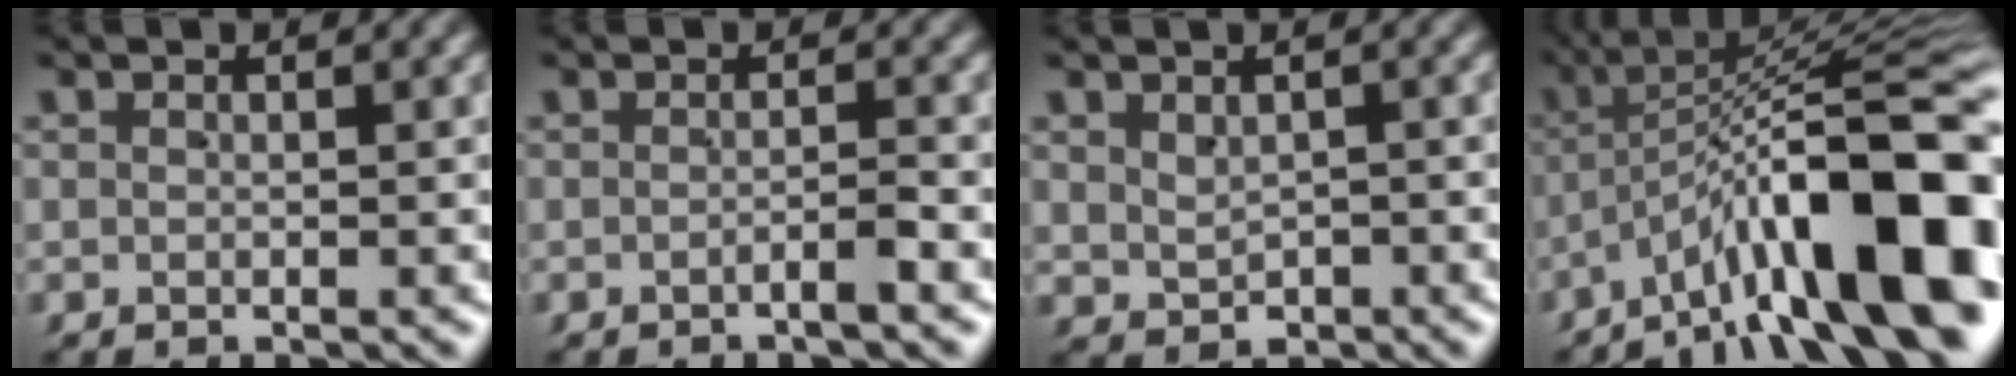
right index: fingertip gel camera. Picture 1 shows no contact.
{"total": 1.1, "force": [-0.9, -0.2, 0.7], "torque": [-0.008, 0.005, -0.021]}
{"total": 1.4, "force": [0.3, 1.2, 0.7], "torque": [0.000, -0.009, 0.018]}
{"total": 14.3, "force": [-3.9, 5.6, 12.5], "torque": [-0.176, -0.009, -0.052]}